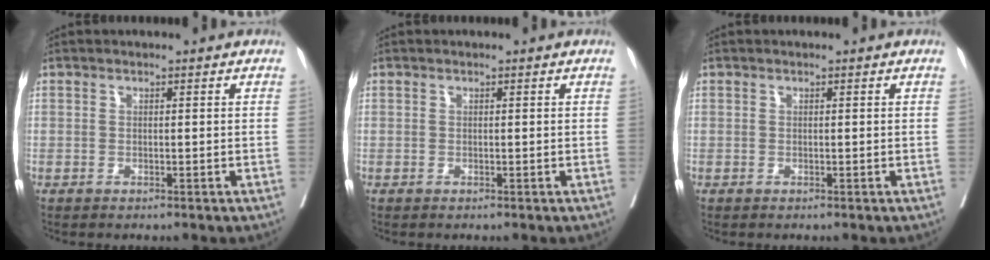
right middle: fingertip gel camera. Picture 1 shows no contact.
{"total": 0.0}
{"total": 0.0}